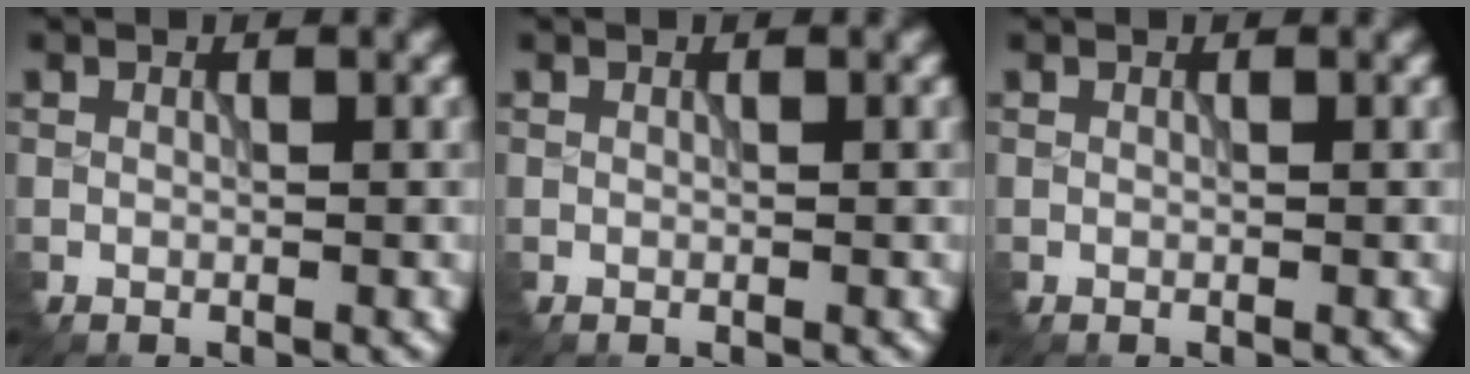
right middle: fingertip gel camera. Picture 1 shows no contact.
{"total": 0.0}
{"total": 0.0}